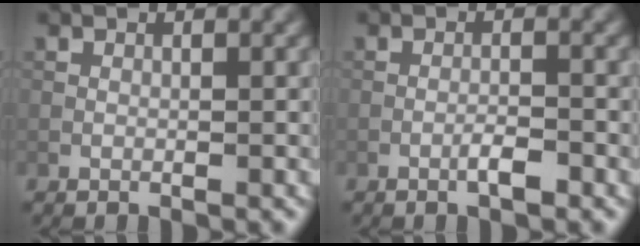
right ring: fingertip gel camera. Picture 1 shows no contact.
{"total": 1.6, "force": [-0.9, 0.2, 1.3], "torque": [-0.021, 0.005, -0.019]}